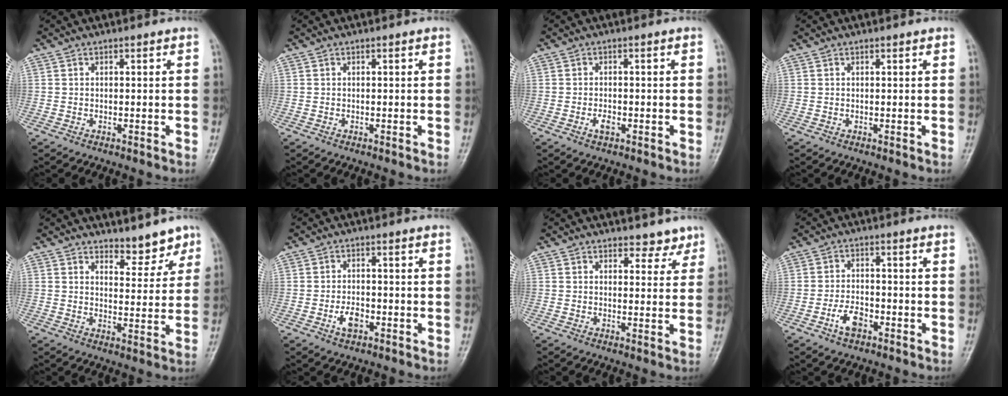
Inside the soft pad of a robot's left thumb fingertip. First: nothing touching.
{"total": 0.0}
{"total": 1.9, "force": [-1.0, 1.1, 1.2], "torque": [-0.022, 0.006, -0.018]}
{"total": 0.0}
{"total": 5.8, "force": [4.9, 2.6, 1.9], "torque": [0.005, -0.038, 0.073]}
{"total": 3.5, "force": [-1.6, 2.1, 2.4], "torque": [-0.038, 0.009, -0.029]}
{"total": 3.6, "force": [3.0, 1.9, 0.8], "torque": [0.015, -0.022, 0.036]}
{"total": 4.5, "force": [-2.5, 2.5, 2.8], "torque": [-0.050, 0.019, -0.047]}